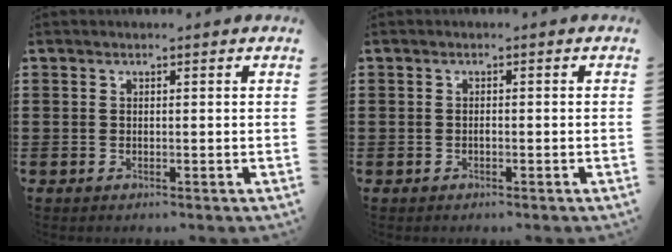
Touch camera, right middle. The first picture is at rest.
{"total": 0.5, "force": [-0.3, 0.3, 0.3], "torque": [-0.008, -0.001, -0.006]}